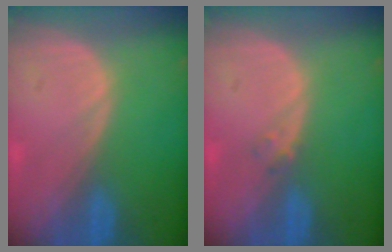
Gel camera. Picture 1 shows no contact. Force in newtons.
{"total": 1.0, "press": 1.0, "slide": 0.2}